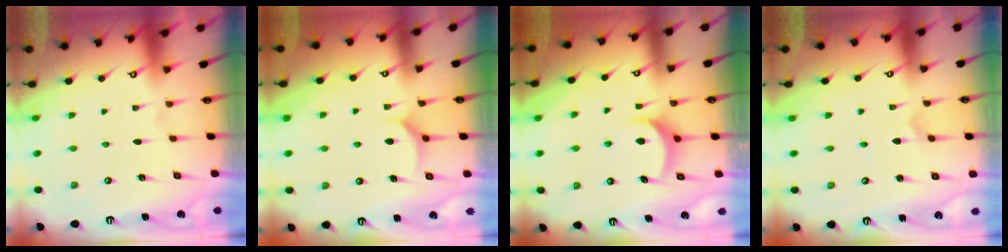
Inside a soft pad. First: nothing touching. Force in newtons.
{"total": 6.7, "press": 6.7, "slide": 0.6}
{"total": 8.0, "press": 7.9, "slide": 0.9}
{"total": 0.8, "press": 0.8, "slide": 0.1}